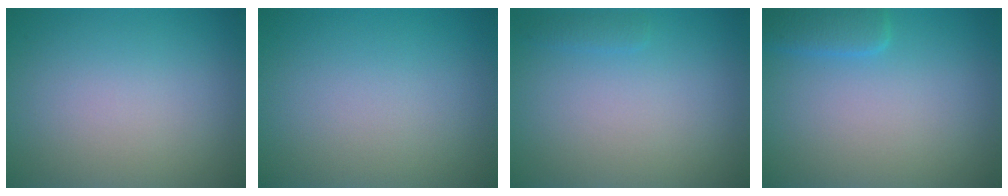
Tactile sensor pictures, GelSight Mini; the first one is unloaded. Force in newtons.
{"total": 0.0}
{"total": 0.7, "press": 0.7, "slide": 0.1}
{"total": 2.0, "press": 2.0, "slide": 0.1}